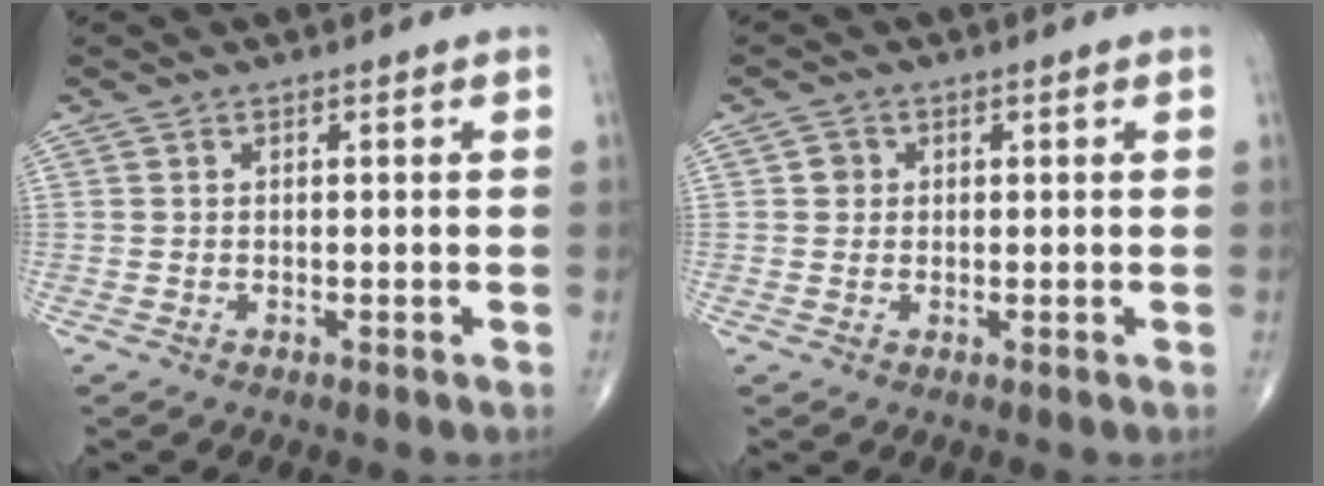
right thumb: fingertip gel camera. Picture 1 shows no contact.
{"total": 1.7, "force": [0.3, 1.6, 0.5], "torque": [-0.001, 0.002, 0.002]}